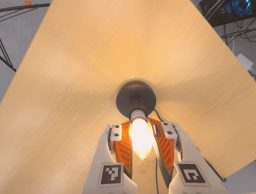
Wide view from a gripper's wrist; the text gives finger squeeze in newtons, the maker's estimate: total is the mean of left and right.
{"total": 28.3, "left": 25.7, "right": 31.0}